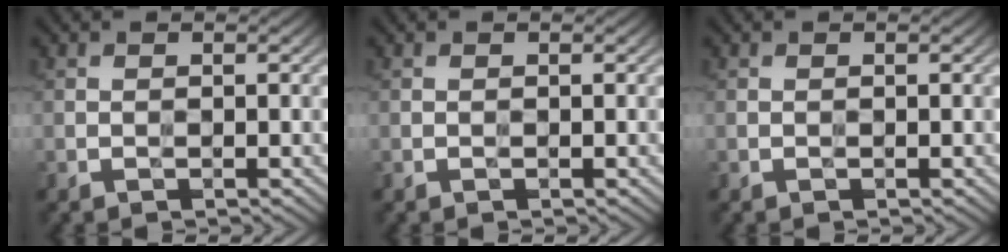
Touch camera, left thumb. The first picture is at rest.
{"total": 0.0}
{"total": 0.0}